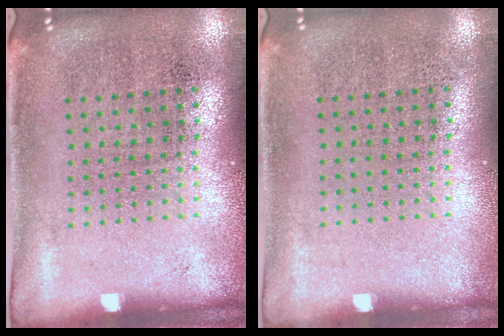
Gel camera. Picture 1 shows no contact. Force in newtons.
{"total": 0.0}